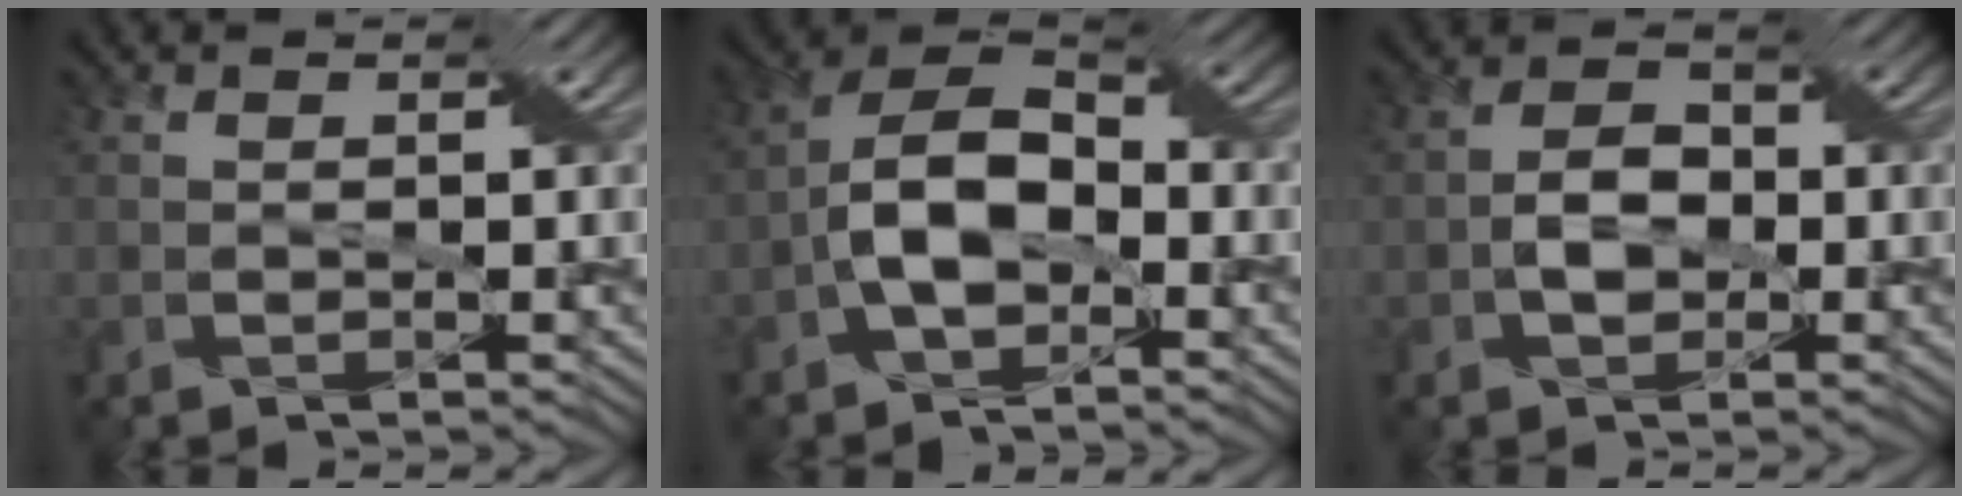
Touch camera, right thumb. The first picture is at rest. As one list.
[{"total": 8.0, "force": [-2.4, 4.7, 6.0], "torque": [-0.122, 0.011, -0.057]}, {"total": 3.5, "force": [-1.1, 2.5, 2.2], "torque": [-0.035, 0.004, -0.024]}]